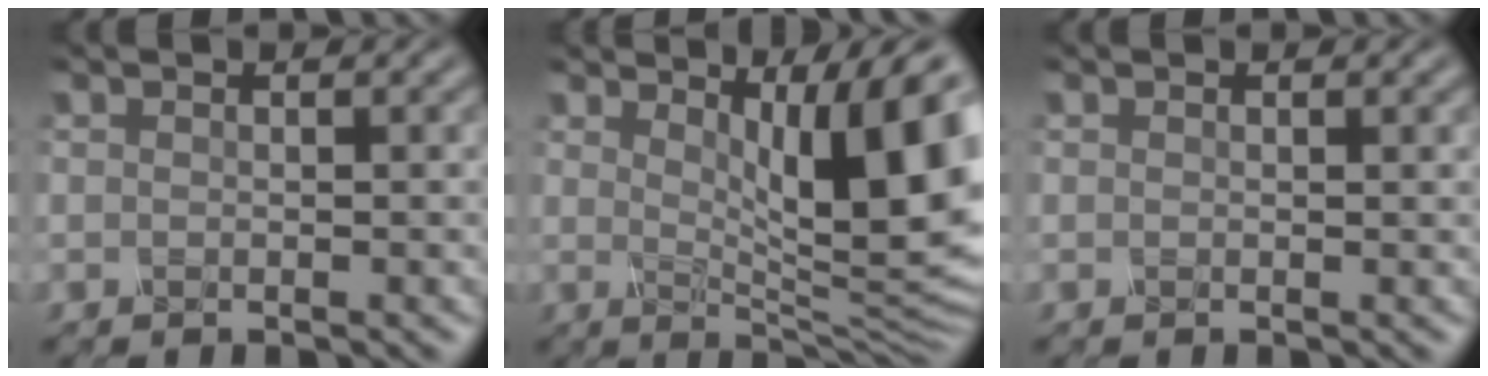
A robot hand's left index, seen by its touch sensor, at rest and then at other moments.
{"total": 11.1, "force": [2.5, 2.8, 10.4], "torque": [-0.140, -0.014, 0.047]}
{"total": 0.0}